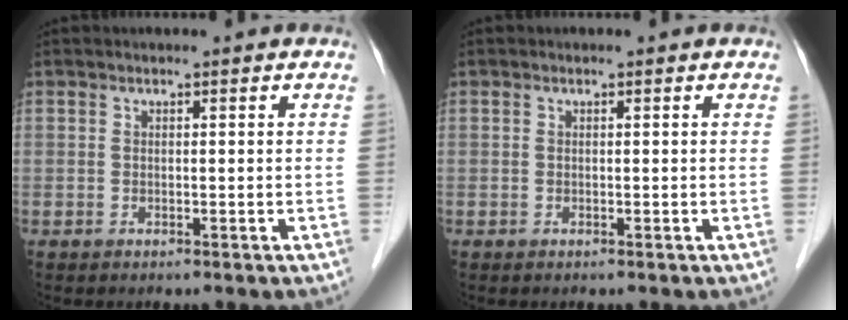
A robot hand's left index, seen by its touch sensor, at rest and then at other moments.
{"total": 0.0}